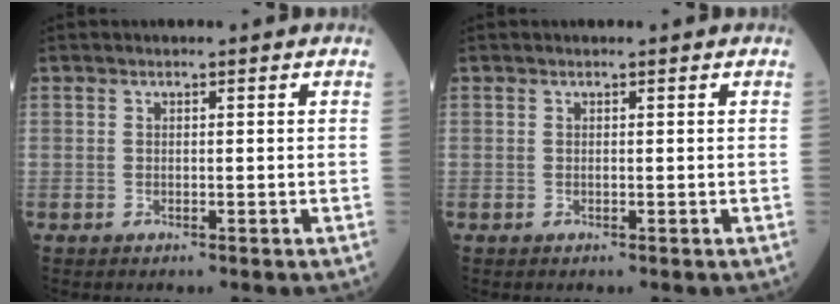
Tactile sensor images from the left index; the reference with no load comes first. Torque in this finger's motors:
{"motor_torque": [0.17, 0.00, -0.03, -0.01]}